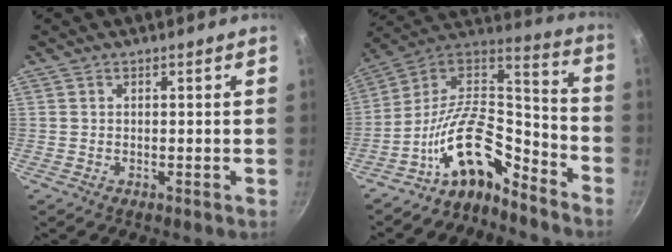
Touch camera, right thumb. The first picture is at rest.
{"total": 17.6, "force": [-11.0, 8.3, 10.9], "torque": [-0.166, 0.101, -0.214]}